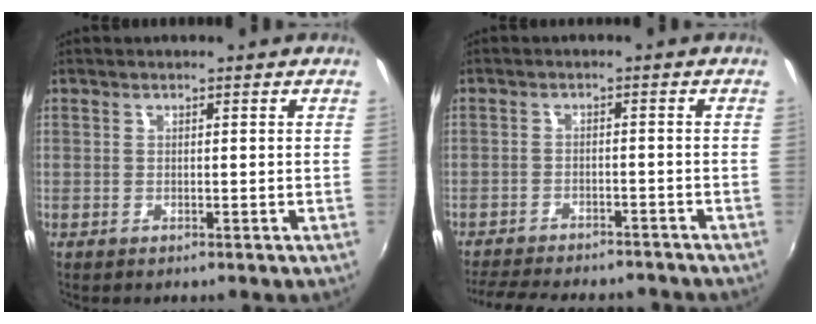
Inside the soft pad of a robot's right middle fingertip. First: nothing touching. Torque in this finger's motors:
{"motor_torque": [0.96, -1.18, 0.10, 0.07]}